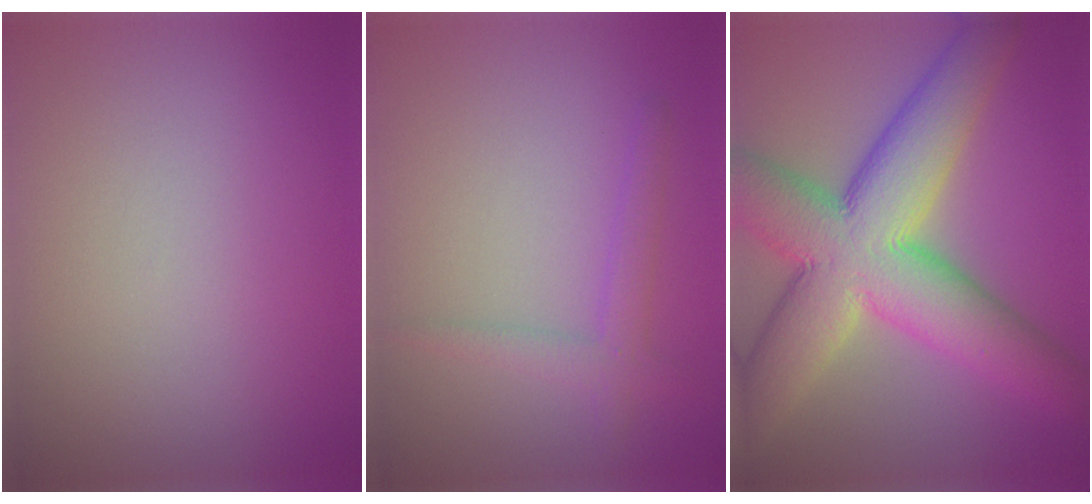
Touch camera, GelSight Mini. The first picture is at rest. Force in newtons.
{"total": 2.2, "press": 2.2, "slide": 0.0}
{"total": 13.7, "press": 13.7, "slide": 0.6}